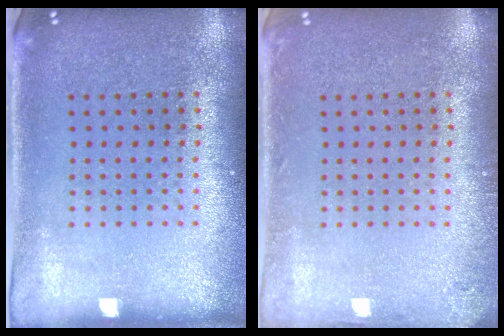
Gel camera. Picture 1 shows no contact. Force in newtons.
{"total": 1.1, "press": 1.1, "slide": 0.1}